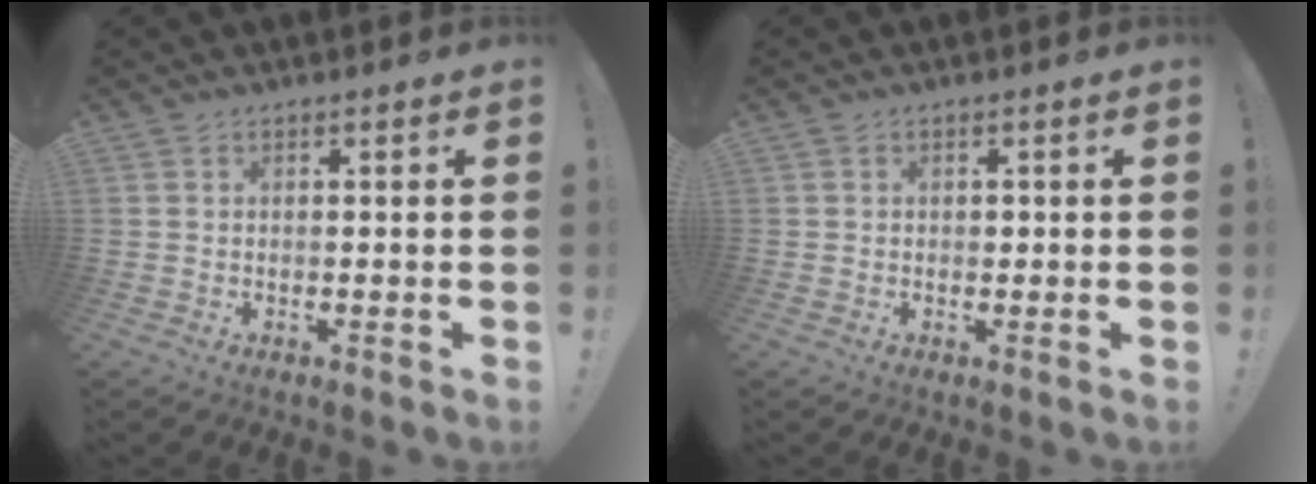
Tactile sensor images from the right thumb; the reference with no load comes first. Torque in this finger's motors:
{"motor_torque": [-0.16, -0.06, 0.01, -0.09, 0.00]}